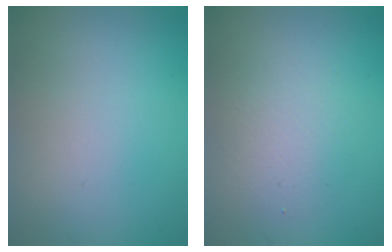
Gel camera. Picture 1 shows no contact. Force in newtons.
{"total": 2.8, "press": 2.8, "slide": 0.3}